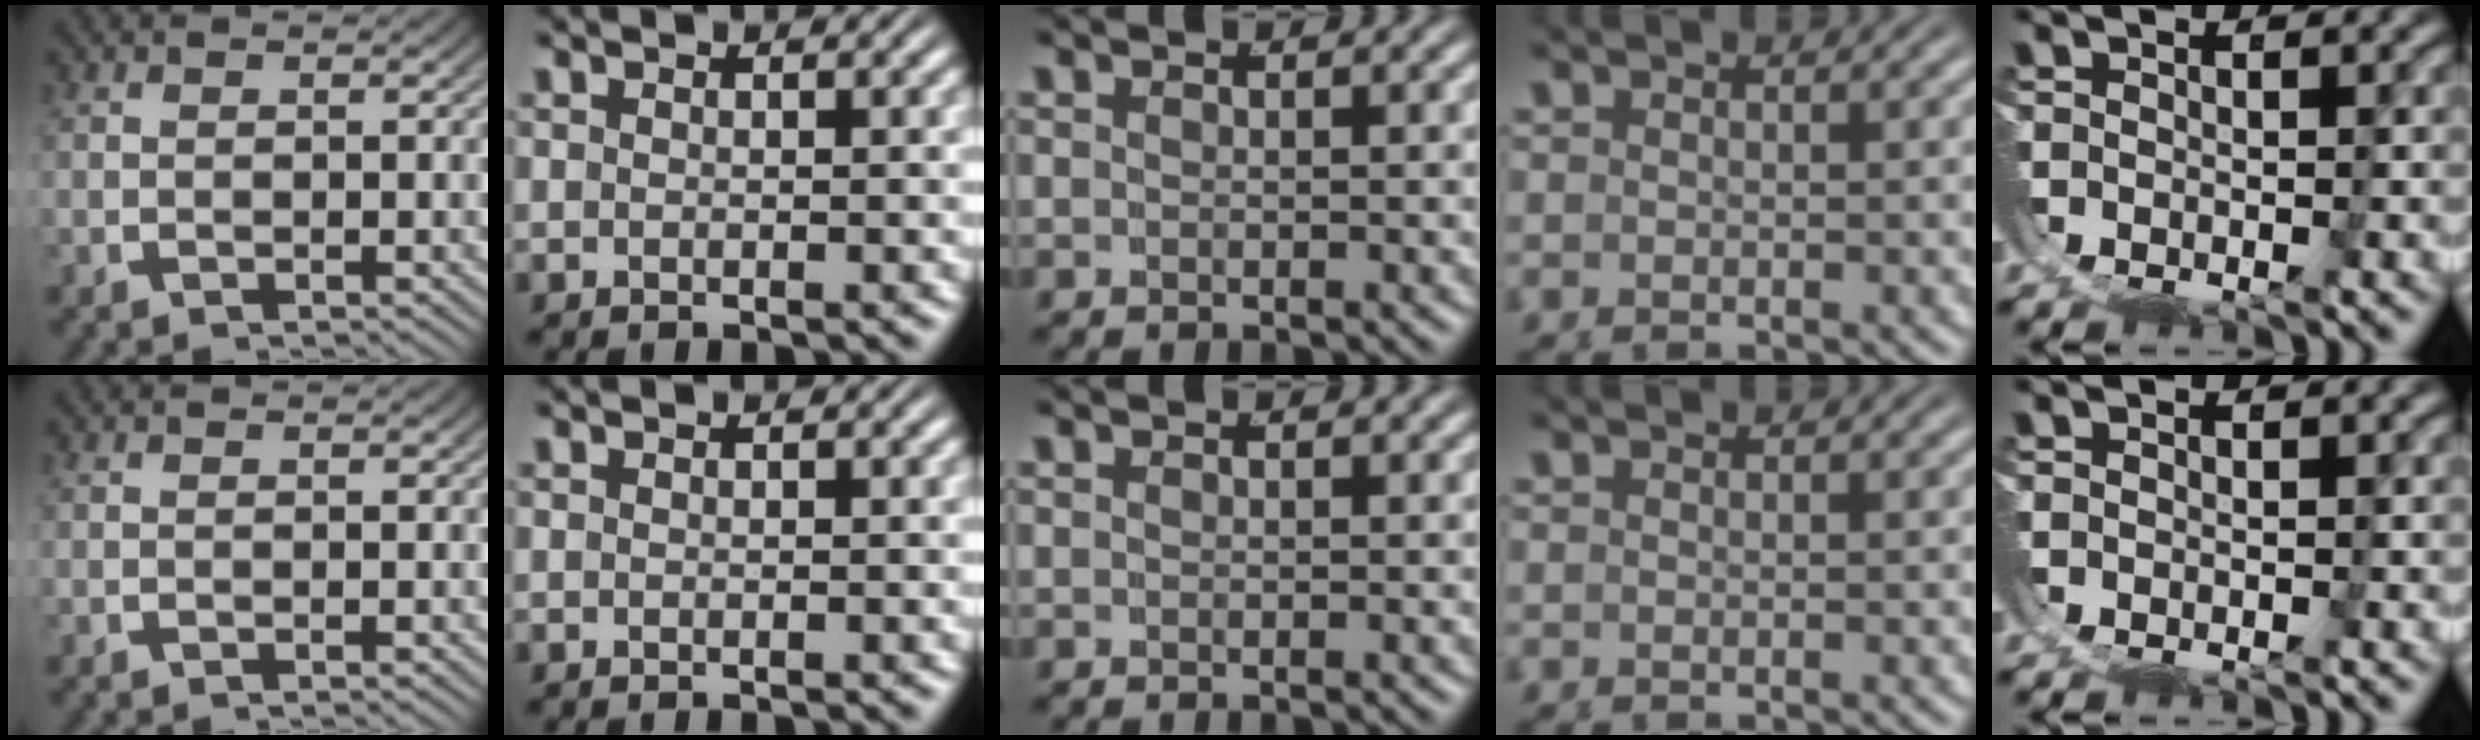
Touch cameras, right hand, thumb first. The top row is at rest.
{}